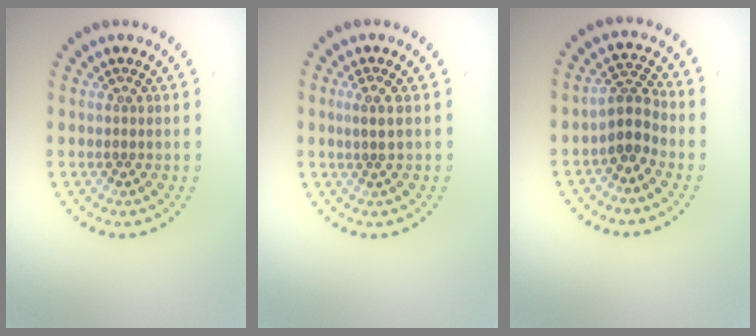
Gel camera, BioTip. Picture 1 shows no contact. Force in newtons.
{"total": 1.4, "press": 1.2, "slide": 0.8}
{"total": 2.6, "press": 2.1, "slide": 1.6}